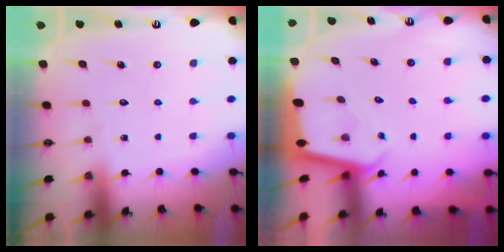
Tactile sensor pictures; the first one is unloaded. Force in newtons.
{"total": 1.9, "press": 1.9, "slide": 0.1}